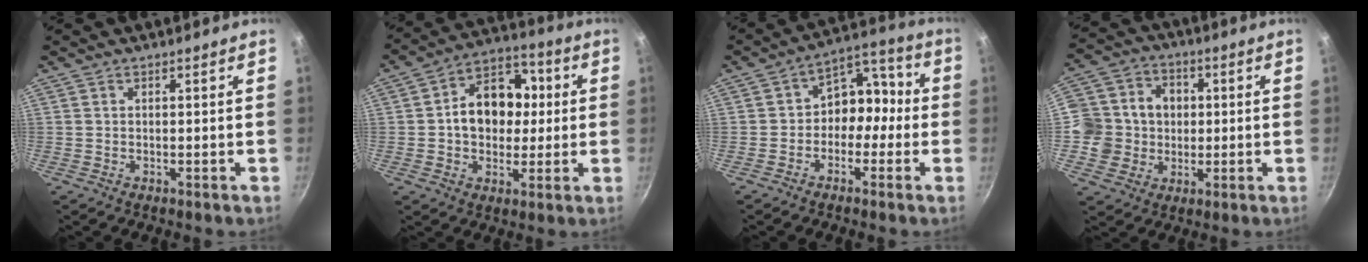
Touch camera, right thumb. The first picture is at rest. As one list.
[{"total": 14.1, "force": [0.9, 10.3, 9.5], "torque": [-0.104, 0.025, 0.007]}, {"total": 9.7, "force": [-1.1, 7.0, 6.7], "torque": [-0.050, 0.047, -0.036]}, {"total": 13.6, "force": [0.1, 12.6, 5.0], "torque": [-0.064, 0.030, 0.008]}]